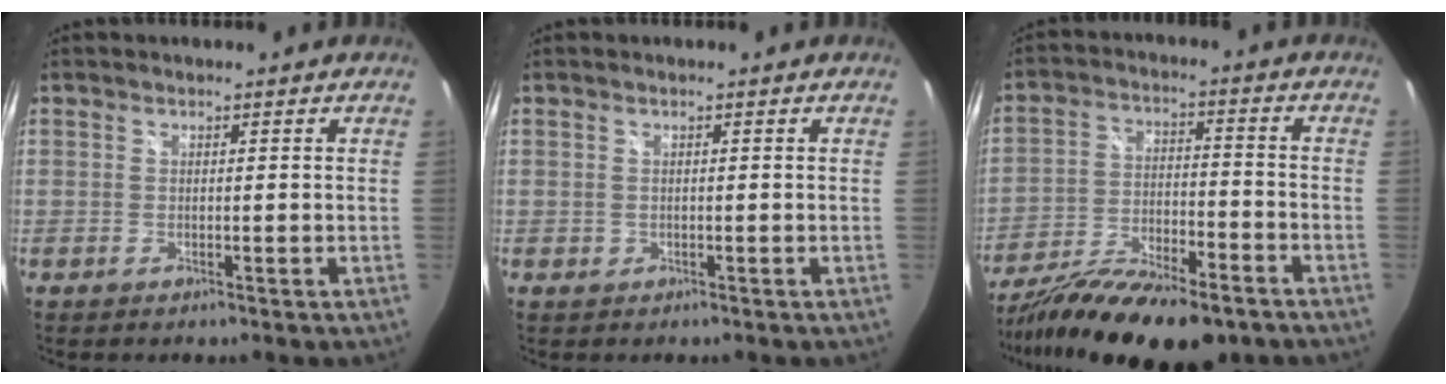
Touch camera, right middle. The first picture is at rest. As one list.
[{"total": 0.7, "force": [-0.2, 0.7, 0.1], "torque": [0.000, -0.003, -0.002]}, {"total": 20.3, "force": [-15.5, 5.8, 11.8], "torque": [-0.224, -0.049, -0.252]}]